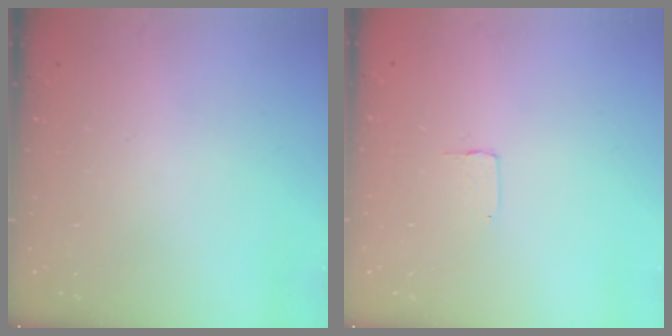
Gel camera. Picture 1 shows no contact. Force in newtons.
{"total": 3.1, "press": 3.1, "slide": 0.2}